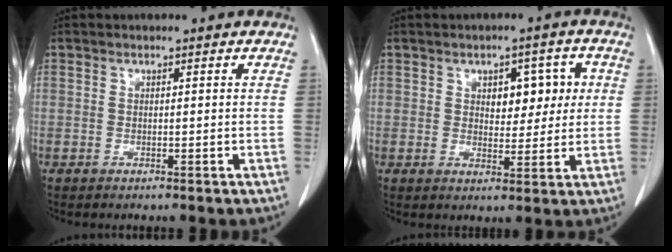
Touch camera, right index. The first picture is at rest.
{"total": 6.2, "force": [1.5, 3.6, 4.9], "torque": [-0.055, 0.018, 0.025]}